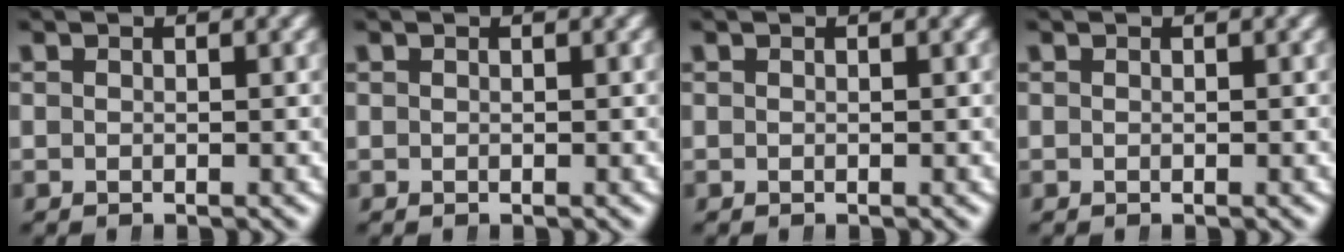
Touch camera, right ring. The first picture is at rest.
{"total": 0.0}
{"total": 0.0}
{"total": 0.0}